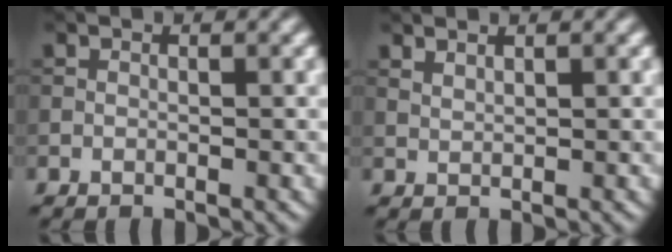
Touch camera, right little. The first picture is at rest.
{"total": 1.0, "force": [0.9, 0.2, 0.4], "torque": [-0.010, 0.000, 0.020]}